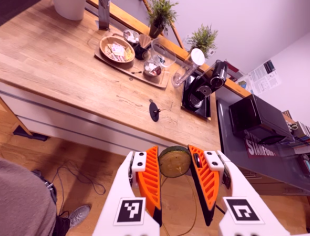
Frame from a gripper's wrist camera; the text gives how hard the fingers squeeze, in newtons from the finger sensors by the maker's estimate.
{"total": 10.1, "left": 10.3, "right": 9.9}